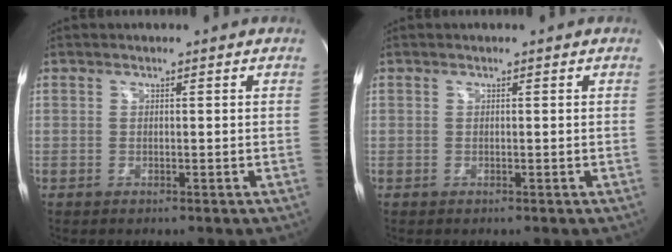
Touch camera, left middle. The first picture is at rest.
{"total": 0.0}